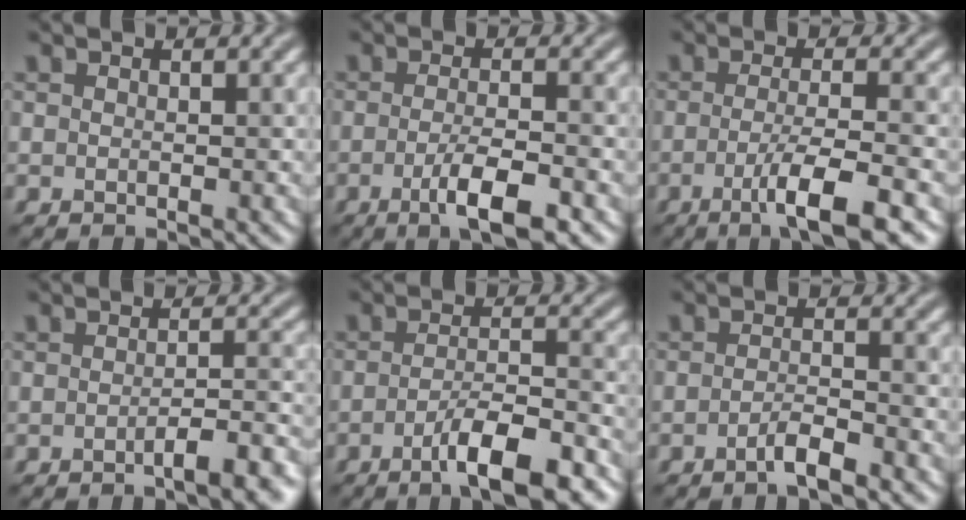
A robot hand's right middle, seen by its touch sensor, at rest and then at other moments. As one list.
[{"total": 4.5, "force": [-2.0, 1.0, 3.9], "torque": [-0.070, -0.003, -0.037]}, {"total": 5.4, "force": [-2.3, 0.9, 4.8], "torque": [-0.077, -0.002, -0.046]}, {"total": 3.9, "force": [-2.0, 1.0, 3.2], "torque": [-0.040, 0.007, -0.036]}, {"total": 7.4, "force": [-4.2, 1.7, 5.9], "torque": [-0.088, 0.002, -0.068]}, {"total": 2.2, "force": [-1.4, 0.4, 1.6], "torque": [-0.027, 0.006, -0.030]}]